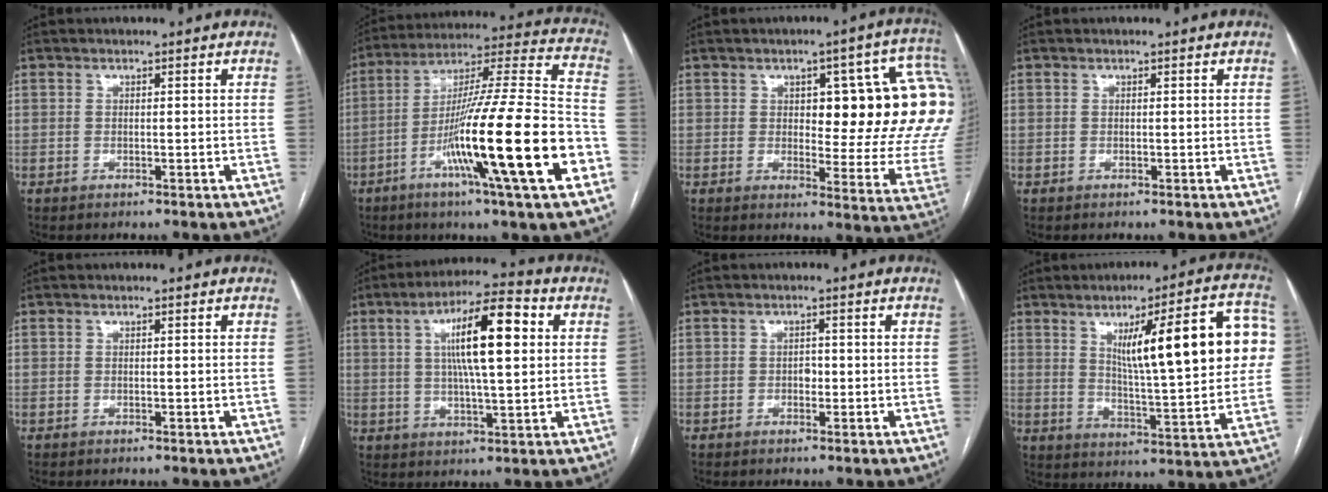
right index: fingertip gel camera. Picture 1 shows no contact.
{"total": 25.1, "force": [-9.0, 0.0, 23.4], "torque": [-0.361, -0.026, -0.160]}
{"total": 20.3, "force": [4.5, 5.9, 18.9], "torque": [-0.179, 0.028, 0.063]}
{"total": 0.0}
{"total": 0.0}
{"total": 12.9, "force": [3.3, 2.1, 12.3], "torque": [-0.210, 0.021, 0.050]}
{"total": 1.2, "force": [-0.3, 0.8, 0.9], "torque": [-0.011, 0.003, -0.006]}
{"total": 19.7, "force": [5.0, 2.8, 18.9], "torque": [-0.253, 0.020, 0.069]}